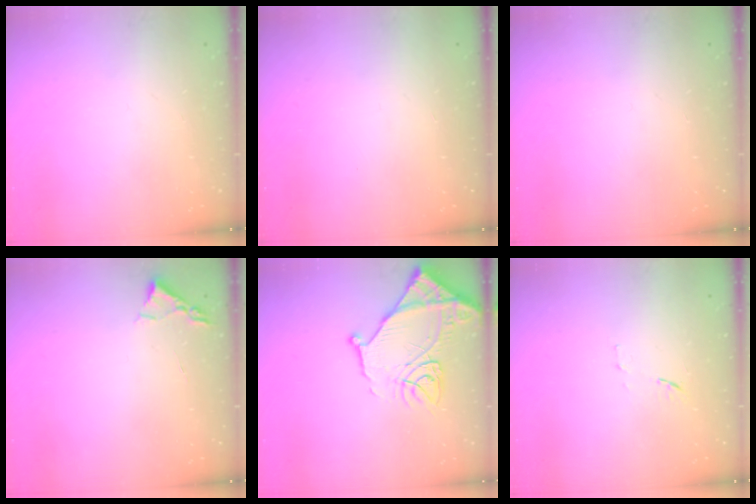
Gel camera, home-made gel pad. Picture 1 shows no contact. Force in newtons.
{"total": 1.6, "press": 1.5, "slide": 0.1}
{"total": 0.0}
{"total": 2.4, "press": 2.3, "slide": 0.3}
{"total": 17.7, "press": 17.6, "slide": 1.7}
{"total": 5.0, "press": 5.0, "slide": 0.6}